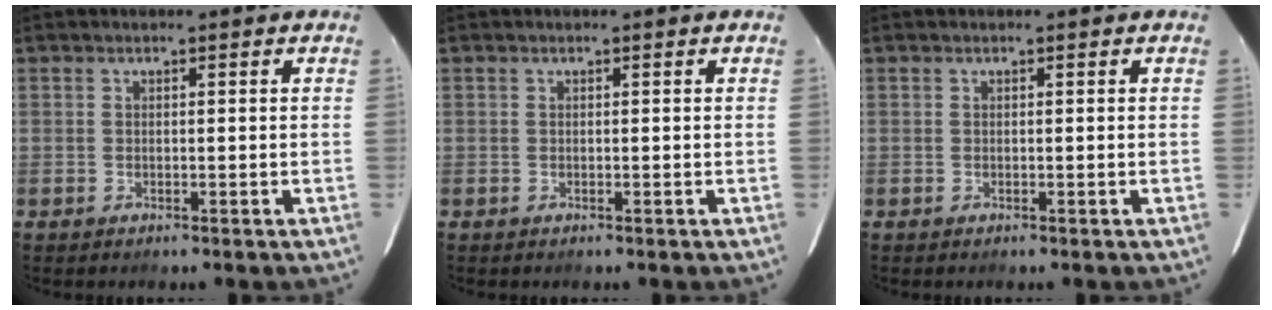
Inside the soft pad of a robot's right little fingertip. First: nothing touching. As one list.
[{"total": 0.0}, {"total": 0.0}]